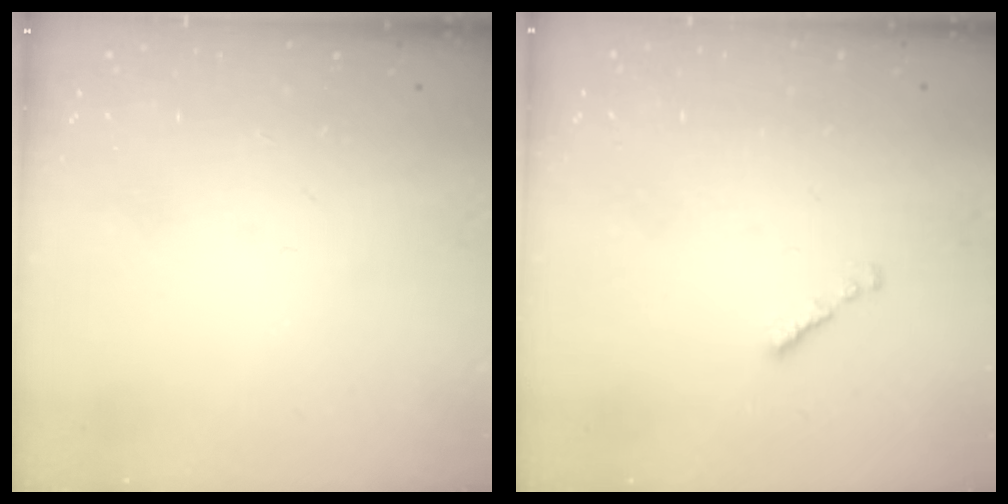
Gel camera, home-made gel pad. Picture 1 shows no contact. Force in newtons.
{"total": 1.3, "press": 1.1, "slide": 0.6}